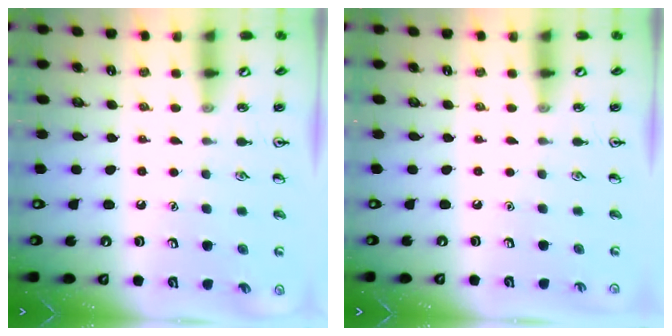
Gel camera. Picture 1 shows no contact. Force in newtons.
{"total": 0.0}